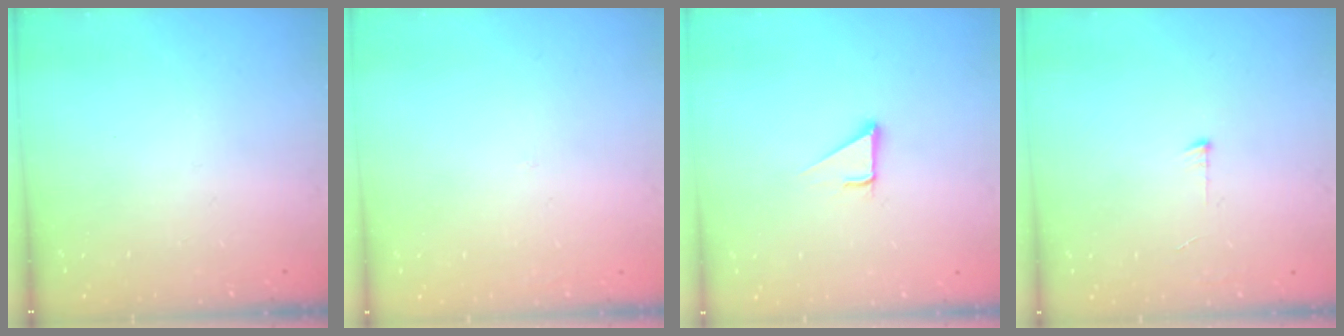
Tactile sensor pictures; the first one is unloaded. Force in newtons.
{"total": 1.4, "press": 1.4, "slide": 0.1}
{"total": 2.8, "press": 2.8, "slide": 0.1}
{"total": 3.6, "press": 3.6, "slide": 0.3}